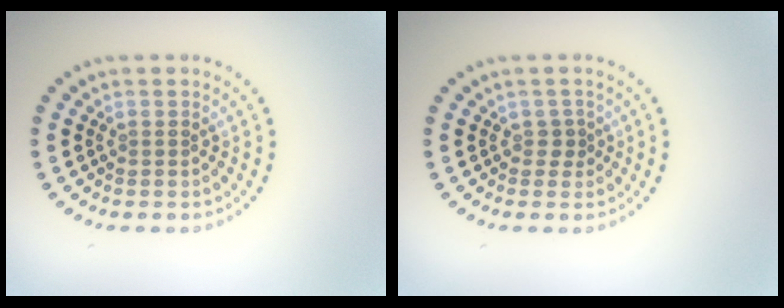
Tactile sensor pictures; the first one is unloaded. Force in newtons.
{"total": 1.0, "press": 0.7, "slide": 0.6}